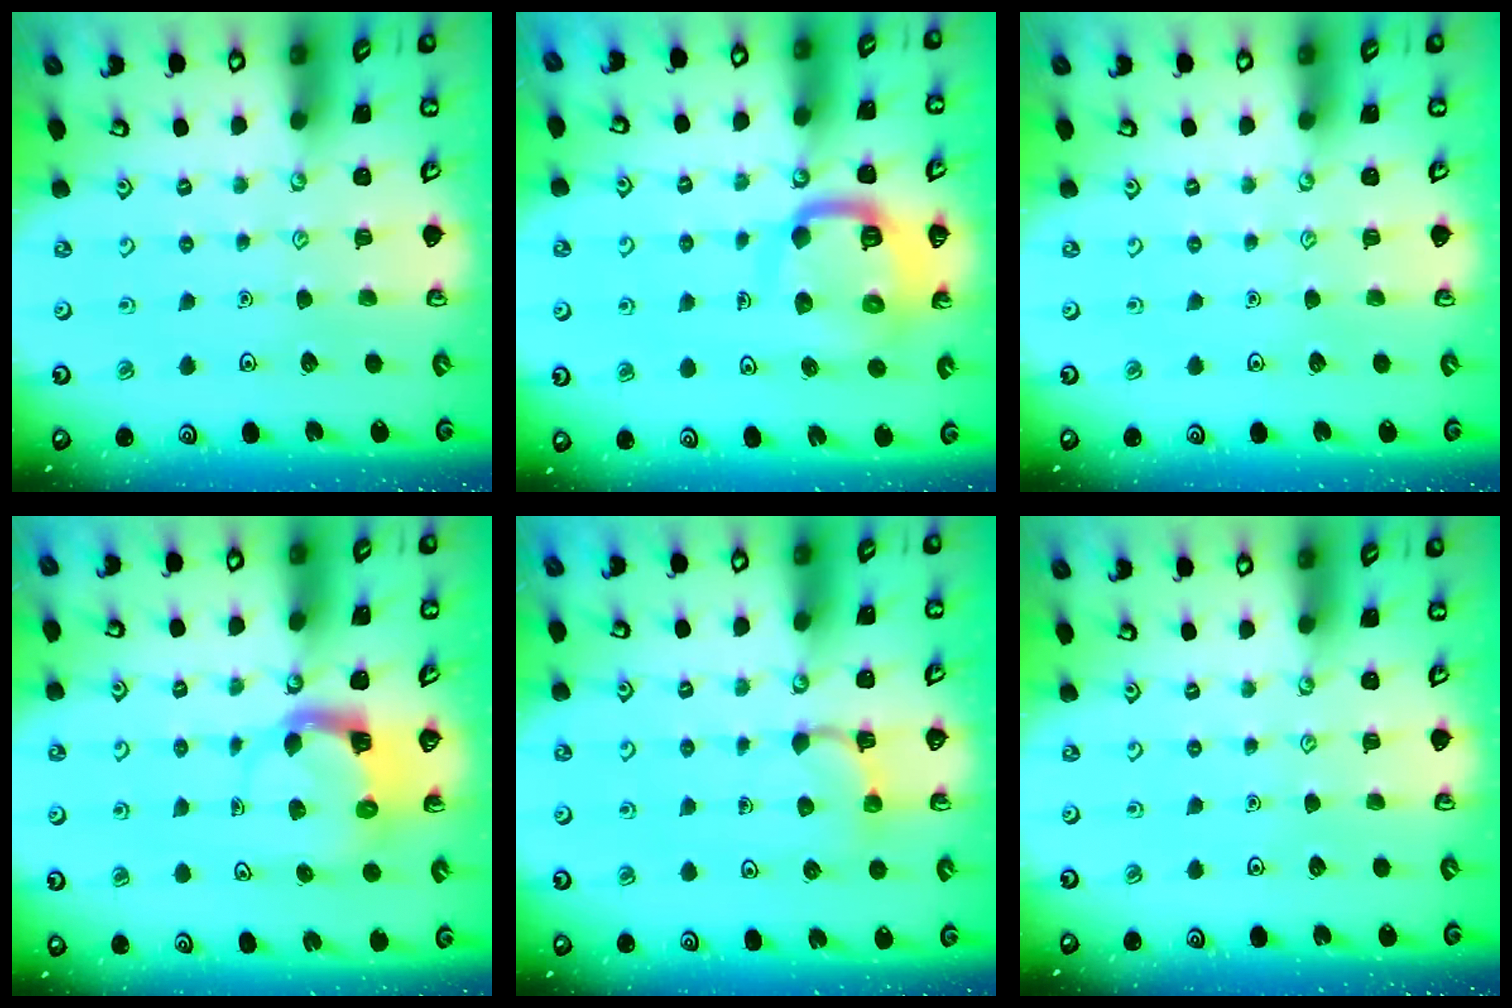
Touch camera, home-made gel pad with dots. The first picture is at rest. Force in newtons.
{"total": 12.6, "press": 12.5, "slide": 1.4}
{"total": 0.0}
{"total": 3.6, "press": 3.6, "slide": 0.7}
{"total": 3.0, "press": 2.9, "slide": 0.7}
{"total": 0.0}